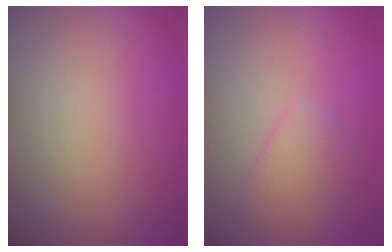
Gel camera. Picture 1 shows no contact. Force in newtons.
{"total": 2.0, "press": 2.0, "slide": 0.1}